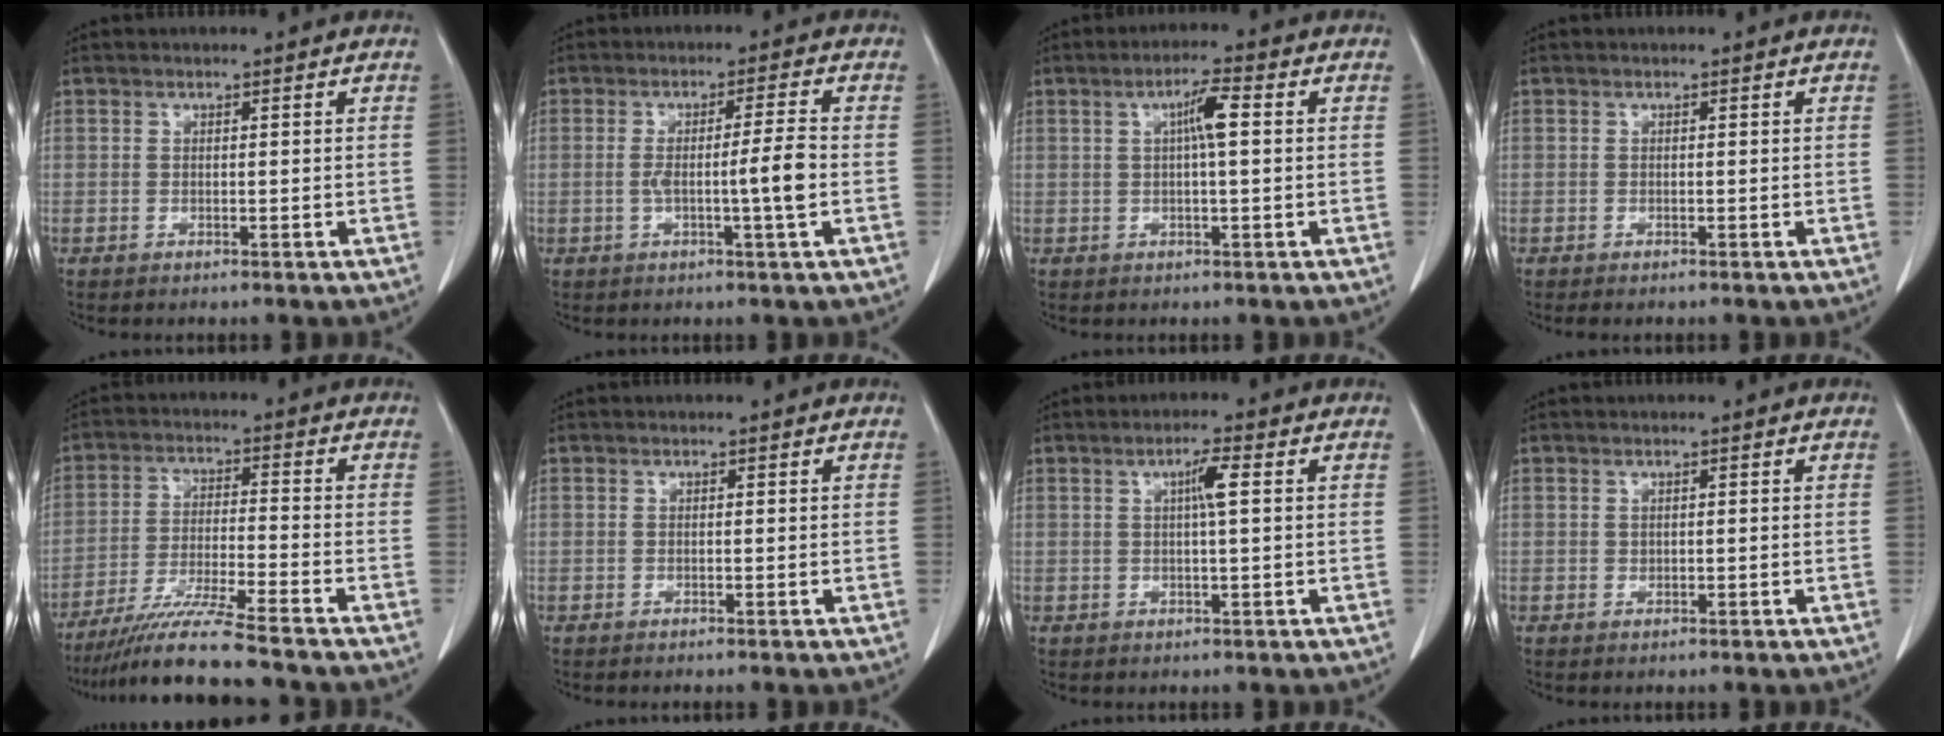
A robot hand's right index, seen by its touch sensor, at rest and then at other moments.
{"total": 5.8, "force": [-1.0, -0.7, 5.6], "torque": [-0.094, 0.000, -0.017]}
{"total": 4.3, "force": [0.8, 0.3, 4.2], "torque": [-0.074, 0.009, 0.012]}
{"total": 0.7, "force": [-0.6, 0.1, 0.3], "torque": [-0.008, -0.002, -0.008]}
{"total": 11.5, "force": [-9.9, -1.3, 5.9], "torque": [-0.101, -0.028, -0.171]}
{"total": 0.0}
{"total": 3.1, "force": [0.7, 0.2, 3.0], "torque": [-0.052, 0.005, 0.011]}
{"total": 0.0}